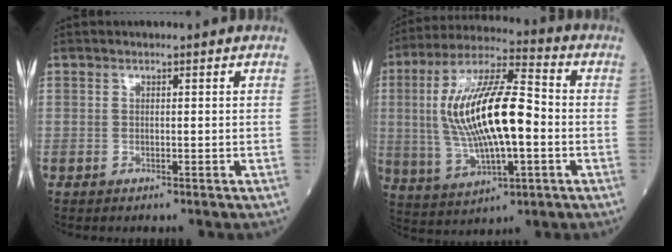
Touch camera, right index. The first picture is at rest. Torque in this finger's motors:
{"motor_torque": [1.48, -0.66, 1.05, 0.21]}